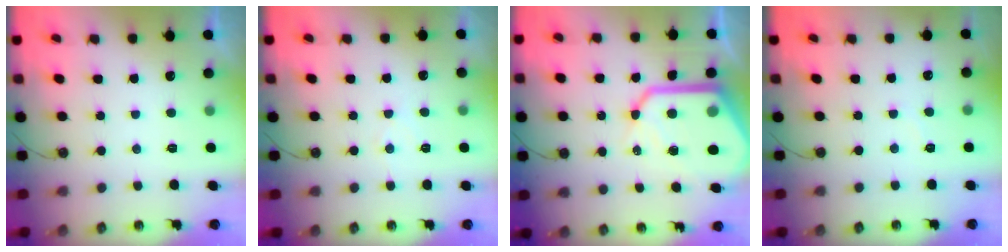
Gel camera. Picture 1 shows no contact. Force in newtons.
{"total": 4.4, "press": 4.4, "slide": 0.5}
{"total": 20.8, "press": 20.6, "slide": 2.3}
{"total": 2.7, "press": 2.7, "slide": 0.4}